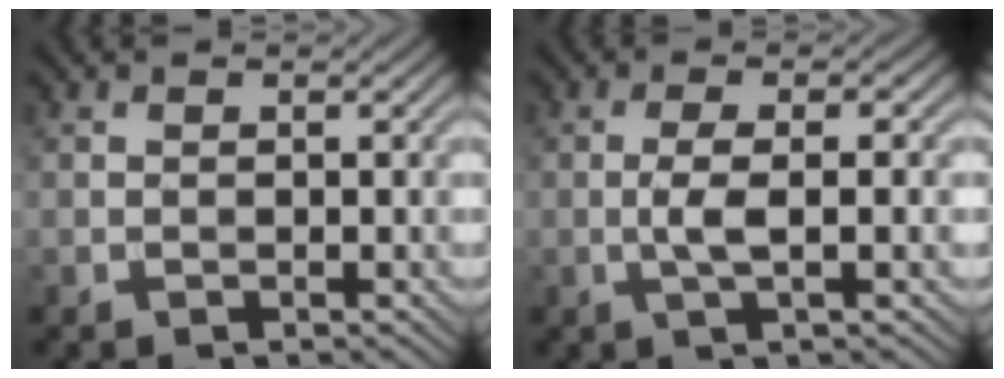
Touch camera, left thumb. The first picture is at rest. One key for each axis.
{"total": 3.8, "fx": -0.6, "fy": 0.8, "fz": 3.7, "tx": -0.075, "ty": 0.002, "tz": -0.013}